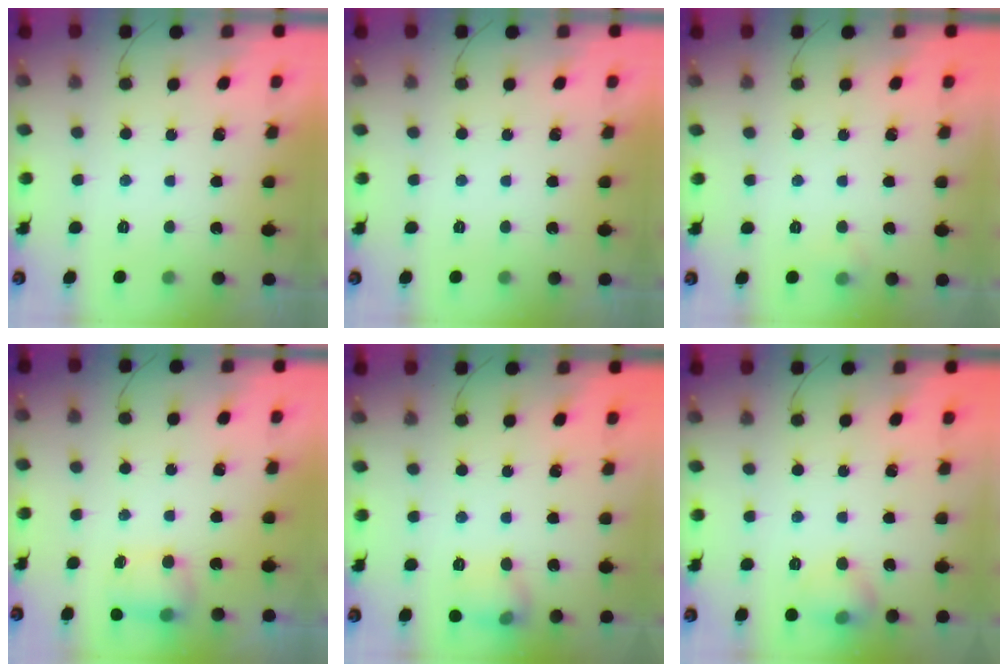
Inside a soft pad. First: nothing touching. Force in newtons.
{"total": 0.0}
{"total": 3.9, "press": 3.7, "slide": 1.4}
{"total": 9.7, "press": 6.9, "slide": 6.8}
{"total": 8.2, "press": 8.1, "slide": 0.6}
{"total": 7.2, "press": 7.0, "slide": 1.3}